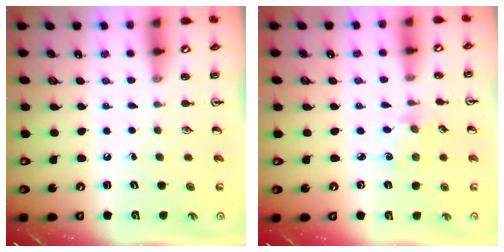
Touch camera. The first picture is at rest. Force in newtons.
{"total": 2.1, "press": 2.0, "slide": 0.3}